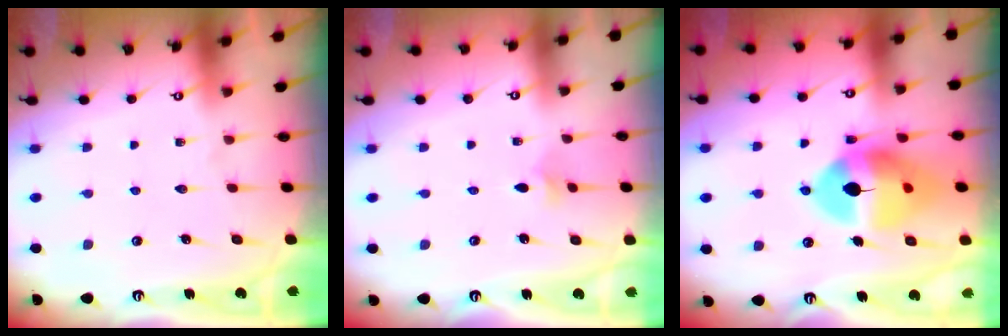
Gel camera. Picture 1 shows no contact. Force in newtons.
{"total": 2.1, "press": 2.1, "slide": 0.5}
{"total": 15.7, "press": 15.6, "slide": 2.0}